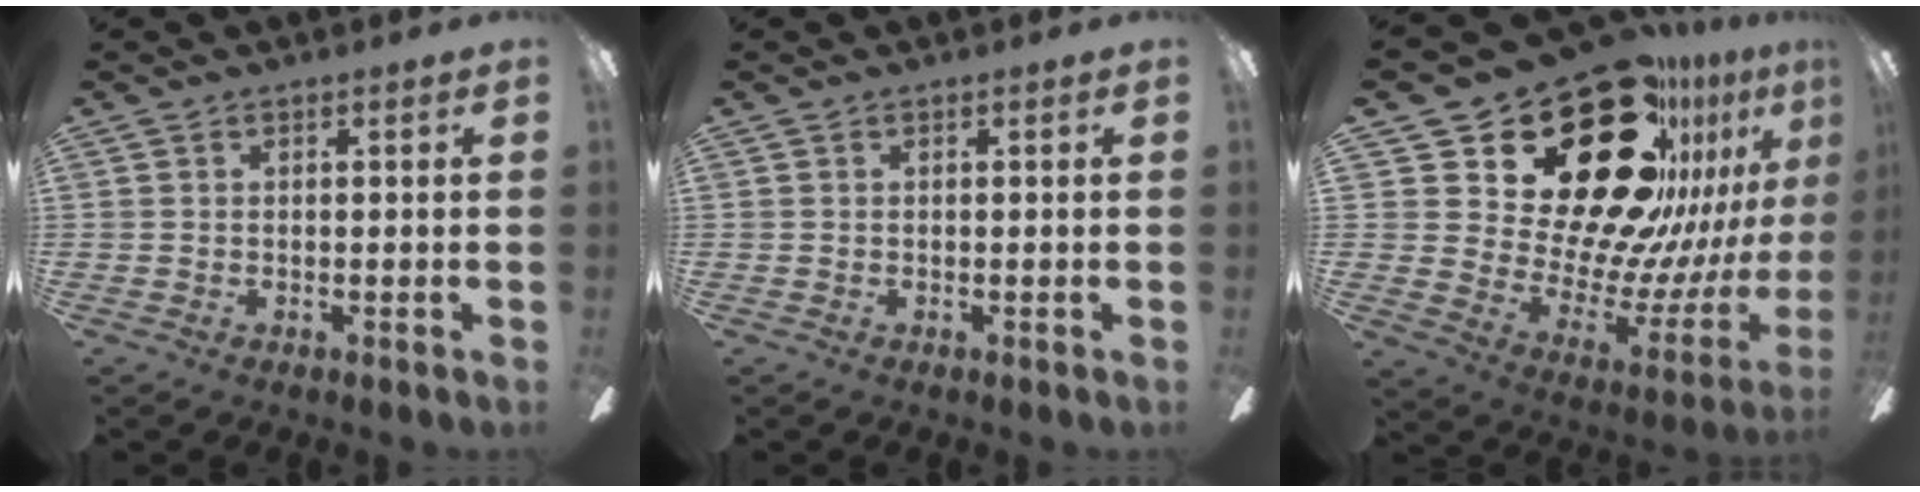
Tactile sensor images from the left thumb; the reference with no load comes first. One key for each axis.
{"total": 0.0}
{"total": 33.4, "fx": 18.6, "fy": 17.4, "fz": 21.6, "tx": -0.319, "ty": -0.151, "tz": 0.356}